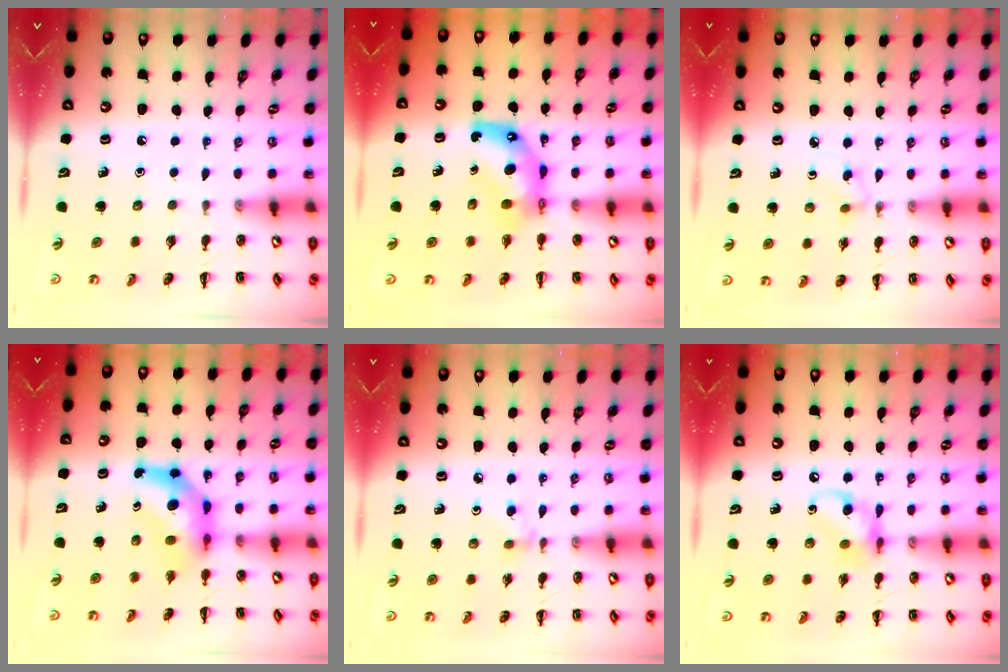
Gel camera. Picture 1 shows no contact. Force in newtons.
{"total": 7.7, "press": 7.4, "slide": 2.2}
{"total": 2.8, "press": 2.6, "slide": 1.1}
{"total": 7.5, "press": 7.3, "slide": 1.9}
{"total": 3.7, "press": 3.5, "slide": 1.4}
{"total": 9.5, "press": 9.5, "slide": 1.2}